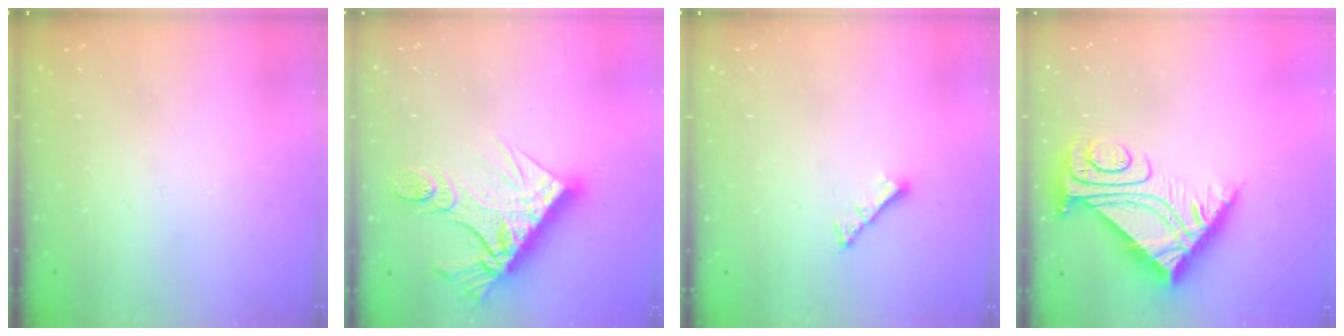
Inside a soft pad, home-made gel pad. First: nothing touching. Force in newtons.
{"total": 16.2, "press": 16.2, "slide": 1.5}
{"total": 2.8, "press": 2.7, "slide": 0.6}
{"total": 10.2, "press": 10.1, "slide": 0.8}